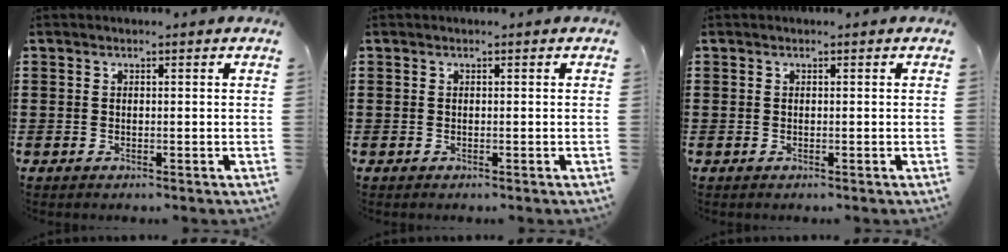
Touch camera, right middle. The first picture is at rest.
{"total": 0.0}
{"total": 0.0}